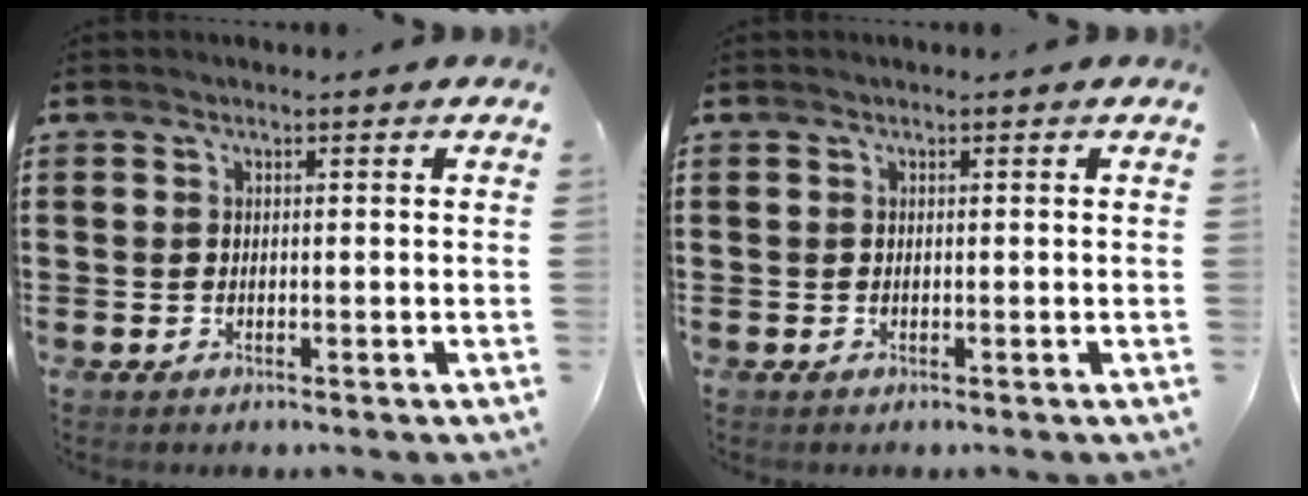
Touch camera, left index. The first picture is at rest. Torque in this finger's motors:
{"motor_torque": [-0.01, 0.21, 0.00, -0.01]}